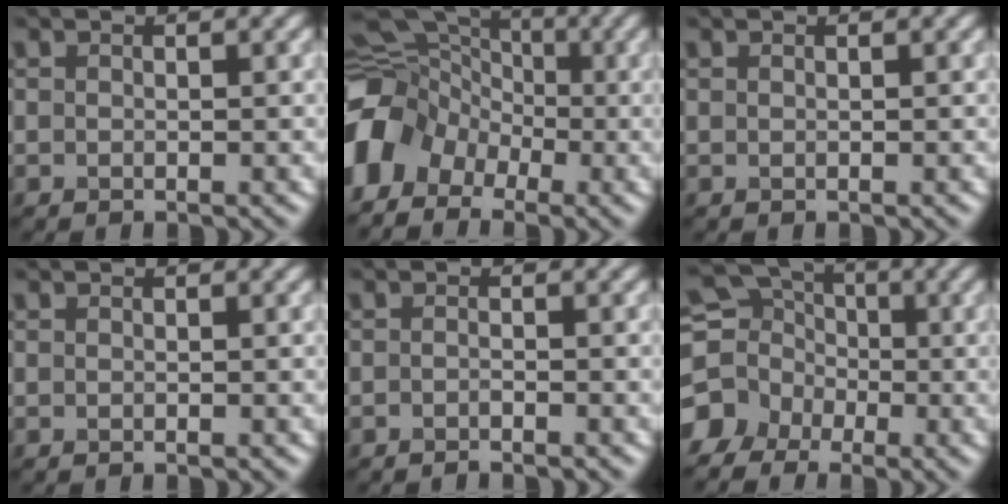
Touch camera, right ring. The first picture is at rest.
{"total": 8.9, "force": [-3.0, 6.8, 4.8], "torque": [-0.090, 0.002, -0.075]}
{"total": 0.0}
{"total": 0.0}
{"total": 0.8, "force": [-0.7, 0.1, 0.4], "torque": [-0.006, 0.000, -0.014]}
{"total": 7.3, "force": [-2.2, 6.4, 2.6], "torque": [-0.053, -0.003, -0.054]}